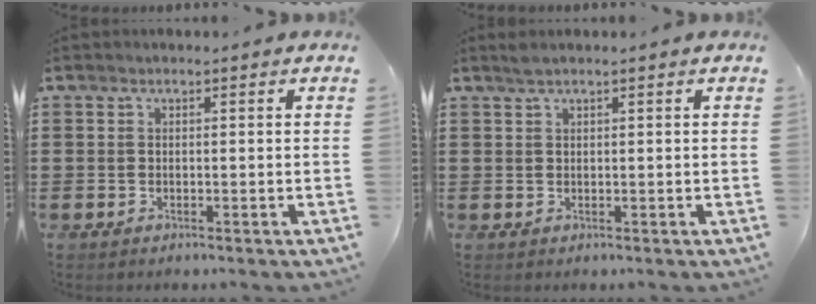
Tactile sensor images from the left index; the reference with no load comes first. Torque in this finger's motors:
{"motor_torque": [-0.04, -0.03, 0.15, 0.04]}